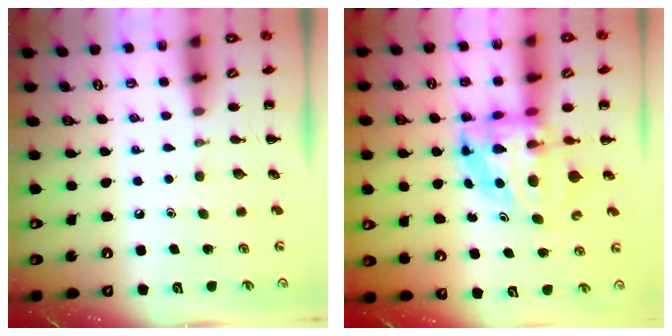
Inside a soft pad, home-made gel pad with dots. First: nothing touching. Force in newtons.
{"total": 6.4, "press": 6.1, "slide": 1.8}